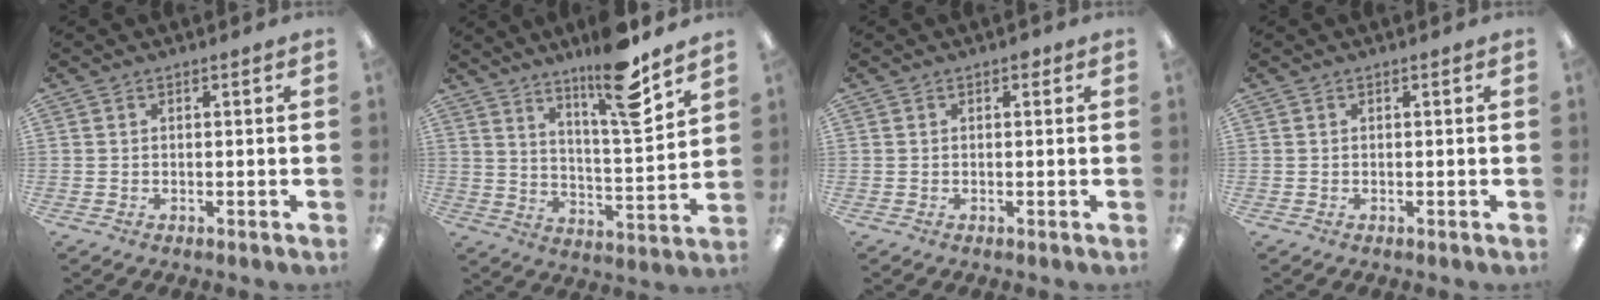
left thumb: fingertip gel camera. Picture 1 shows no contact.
{"total": 14.9, "force": [11.1, 2.6, 9.7], "torque": [-0.152, -0.070, 0.177]}
{"total": 0.8, "force": [0.4, 0.5, 0.5], "torque": [-0.002, -0.001, 0.005]}
{"total": 0.0}